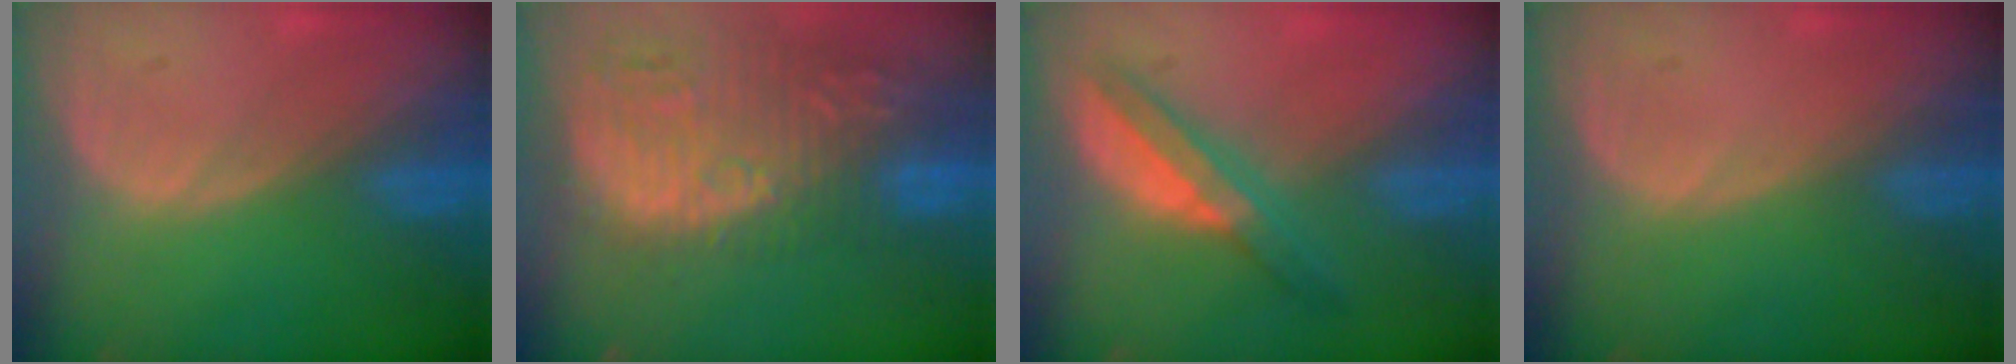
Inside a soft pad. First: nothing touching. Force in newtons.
{"total": 14.6, "press": 12.6, "slide": 7.5}
{"total": 5.7, "press": 5.3, "slide": 2.1}
{"total": 0.0}